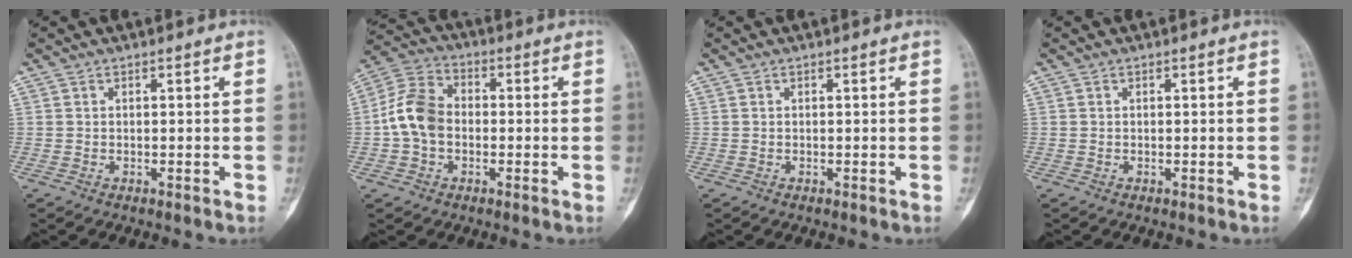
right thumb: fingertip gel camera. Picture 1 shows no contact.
{"total": 9.4, "force": [-1.0, 6.9, 6.3], "torque": [-0.116, 0.027, -0.032]}
{"total": 0.0}
{"total": 0.0}